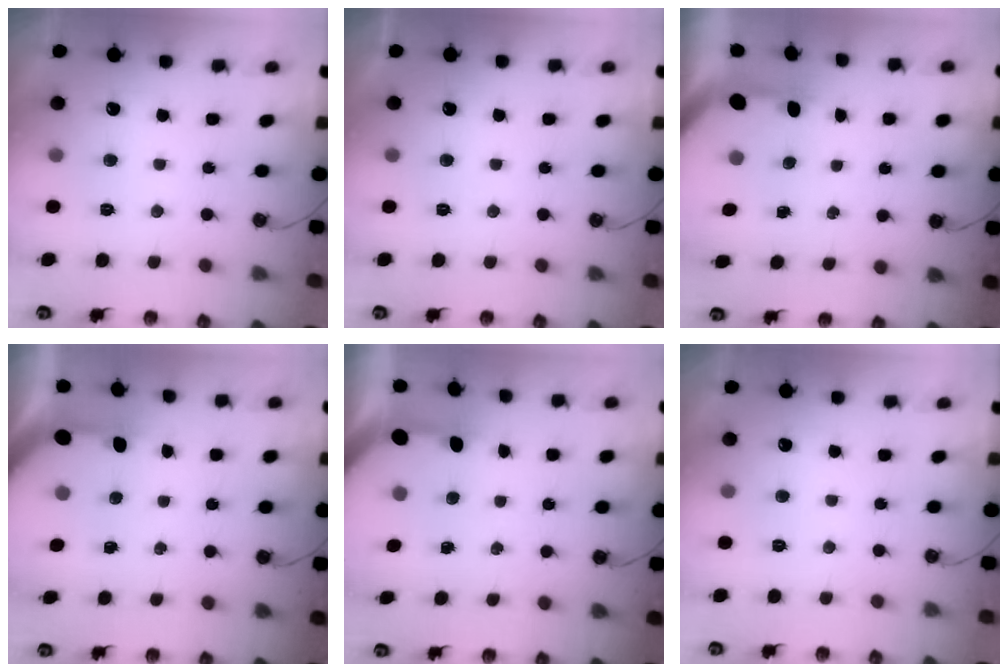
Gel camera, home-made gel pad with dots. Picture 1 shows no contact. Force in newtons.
{"total": 0.6, "press": 0.5, "slide": 0.2}
{"total": 3.5, "press": 3.5, "slide": 0.4}
{"total": 3.4, "press": 3.4, "slide": 0.4}
{"total": 3.2, "press": 3.2, "slide": 0.4}
{"total": 0.0}